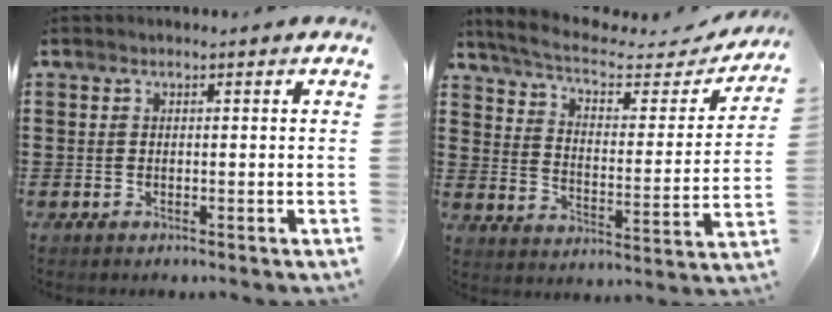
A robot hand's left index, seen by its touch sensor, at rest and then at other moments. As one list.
[{"total": 6.3, "force": [4.9, 1.8, 3.5], "torque": [-0.091, -0.027, 0.082]}]